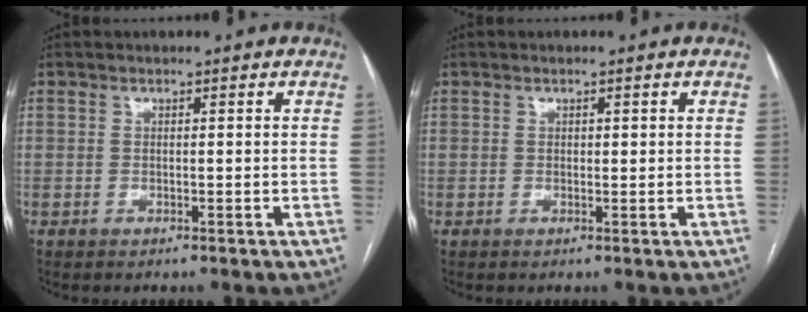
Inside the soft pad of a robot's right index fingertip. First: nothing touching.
{"total": 0.7, "force": [0.3, 0.4, 0.5], "torque": [-0.005, 0.000, 0.003]}